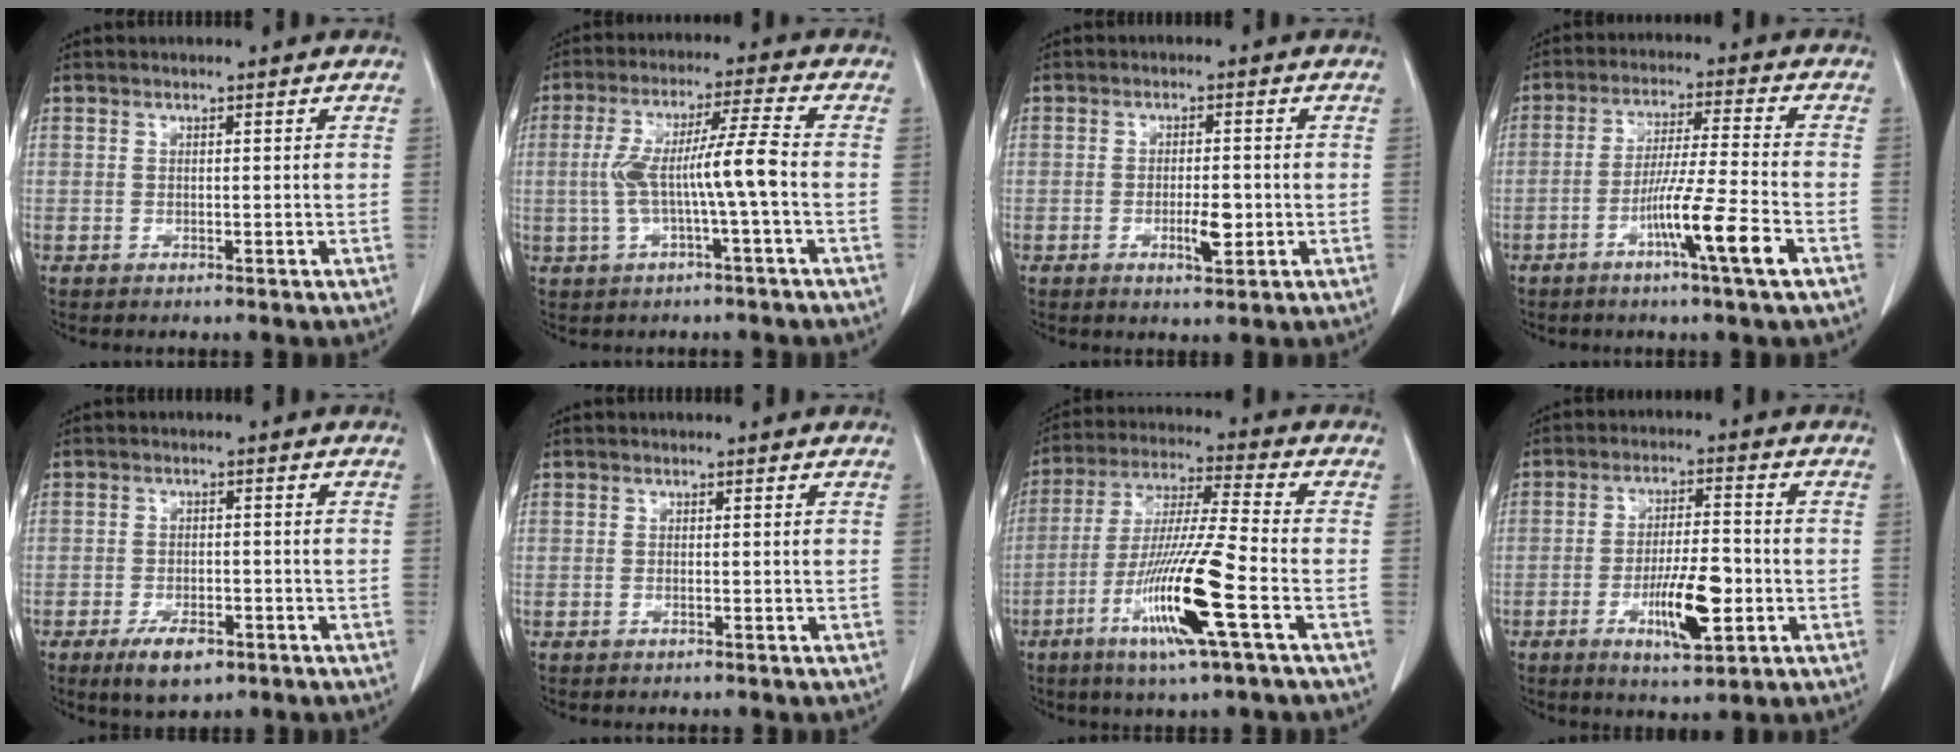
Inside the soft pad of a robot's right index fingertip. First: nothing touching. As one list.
[{"total": 8.7, "force": [-1.2, -0.4, 8.6], "torque": [-0.165, 0.022, -0.018]}, {"total": 3.8, "force": [-0.9, 1.1, 3.6], "torque": [-0.057, 0.001, -0.008]}, {"total": 10.0, "force": [-4.5, -1.3, 8.9], "torque": [-0.153, -0.014, -0.082]}, {"total": 5.4, "force": [-3.3, 2.3, 3.7], "torque": [-0.065, -0.003, -0.047]}, {"total": 0.0}, {"total": 15.0, "force": [-5.8, -0.4, 13.8], "torque": [-0.273, -0.020, -0.110]}, {"total": 9.3, "force": [-2.9, 2.1, 8.5], "torque": [-0.147, -0.002, -0.043]}]